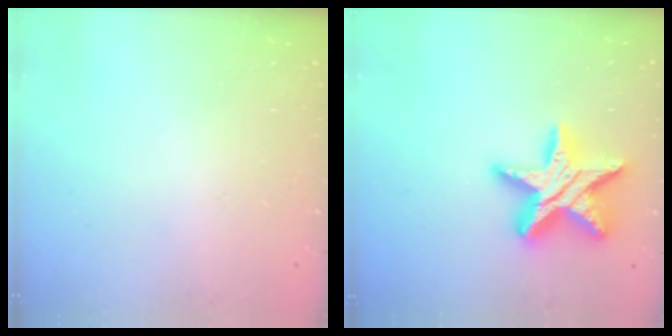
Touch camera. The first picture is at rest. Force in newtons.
{"total": 19.5, "press": 19.5, "slide": 1.4}